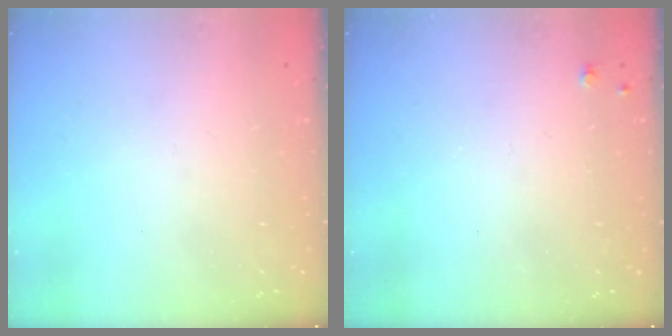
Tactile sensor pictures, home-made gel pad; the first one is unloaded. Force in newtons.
{"total": 4.0, "press": 3.9, "slide": 0.5}